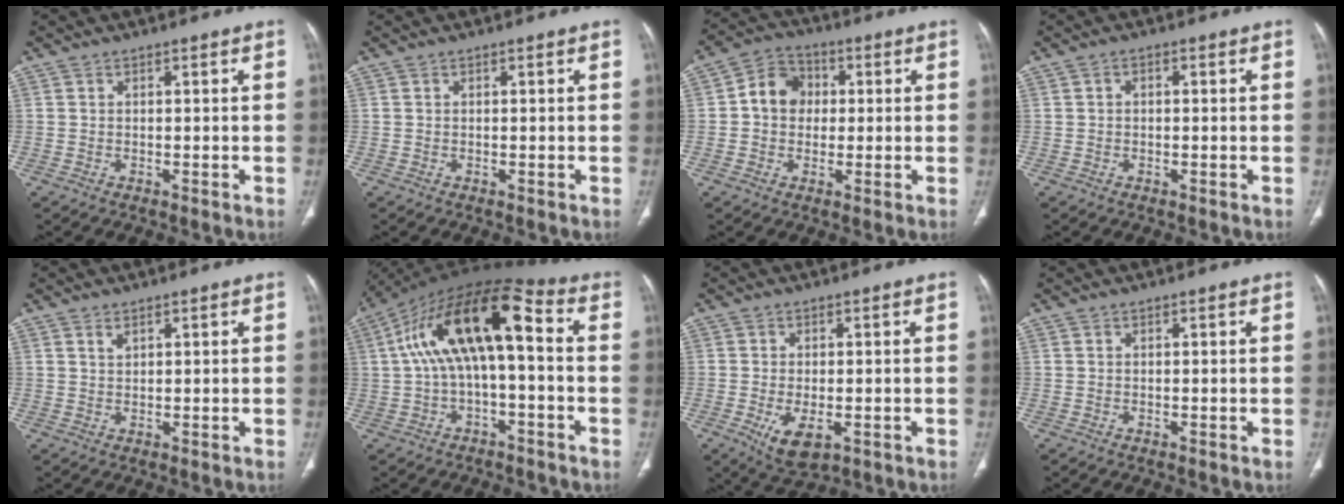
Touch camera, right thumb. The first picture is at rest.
{"total": 0.0}
{"total": 7.8, "force": [0.6, 6.6, 4.0], "torque": [-0.044, 0.018, 0.000]}
{"total": 0.9, "force": [0.1, 0.7, 0.6], "torque": [-0.006, 0.004, -0.002]}
{"total": 1.4, "force": [0.9, 0.7, 0.7], "torque": [-0.011, -0.003, 0.020]}
{"total": 16.6, "force": [1.0, 6.8, 15.1], "torque": [-0.268, 0.059, 0.013]}
{"total": 6.6, "force": [-2.2, 3.4, 5.3], "torque": [-0.093, -0.007, -0.025]}
{"total": 0.0}